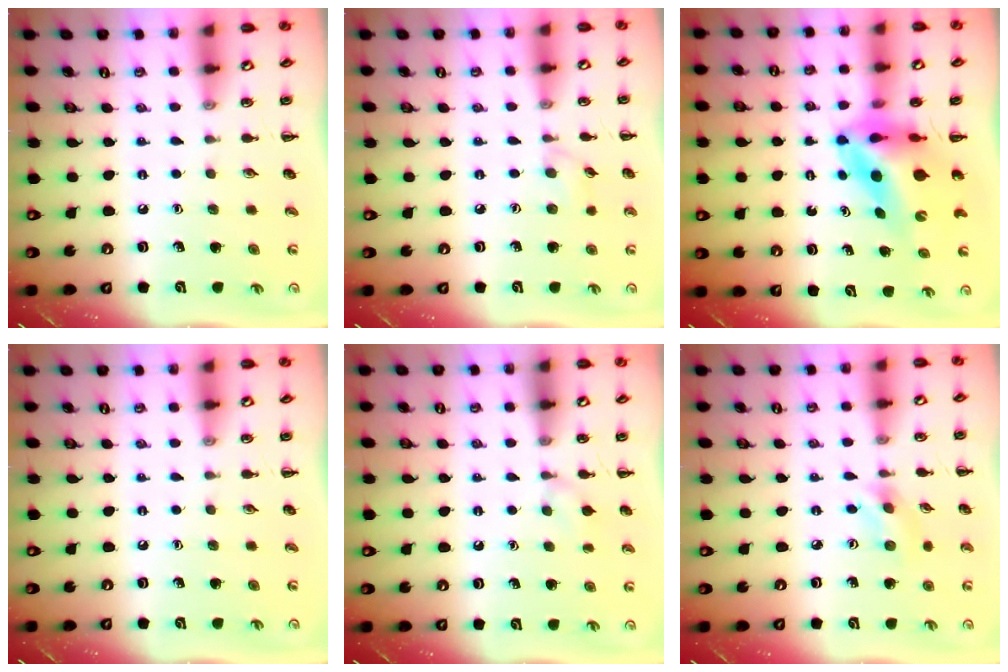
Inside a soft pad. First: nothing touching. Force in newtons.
{"total": 4.8, "press": 4.4, "slide": 1.9}
{"total": 9.5, "press": 9.0, "slide": 3.2}
{"total": 0.0}
{"total": 5.4, "press": 5.1, "slide": 2.0}
{"total": 2.8, "press": 2.7, "slide": 0.9}